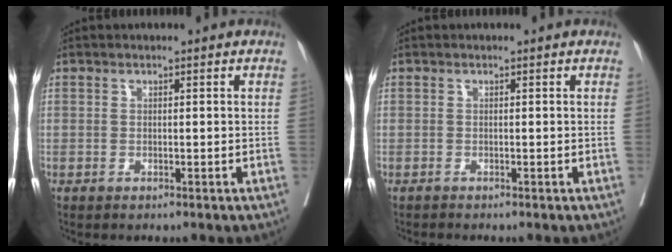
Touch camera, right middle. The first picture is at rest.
{"total": 0.6, "force": [-0.5, -0.3, 0.0], "torque": [0.000, -0.003, -0.011]}